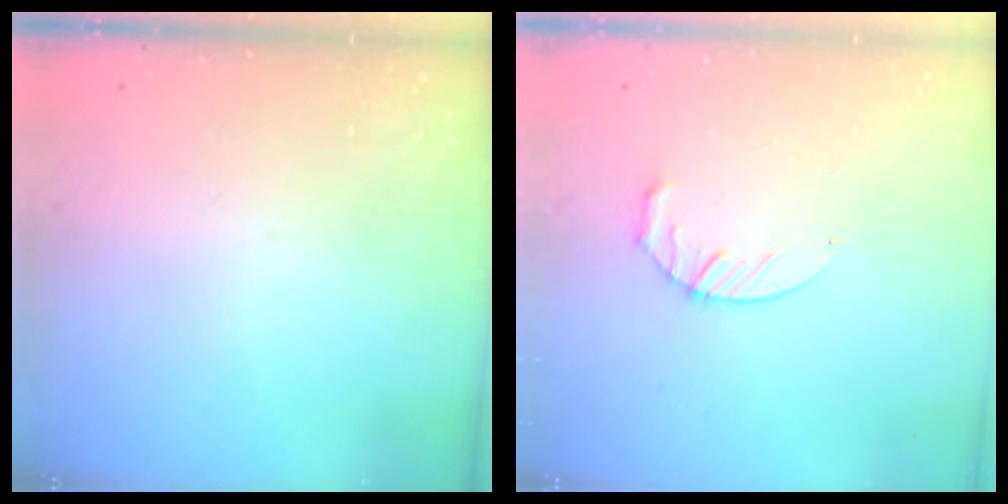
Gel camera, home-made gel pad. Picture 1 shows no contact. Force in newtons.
{"total": 6.8, "press": 6.8, "slide": 0.8}